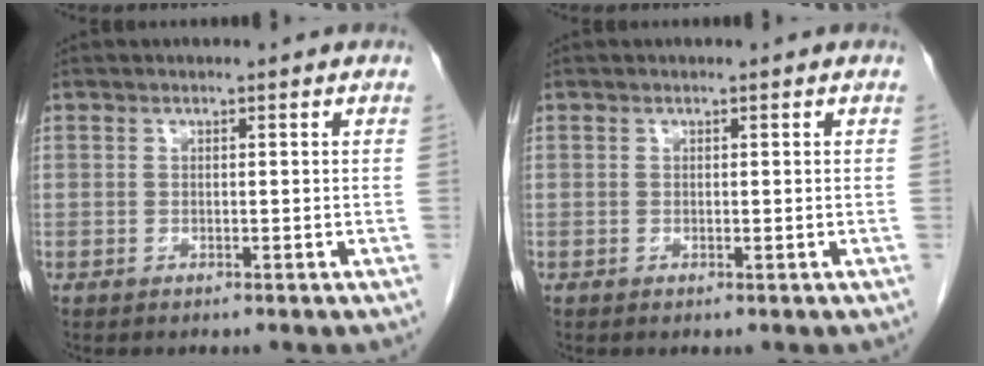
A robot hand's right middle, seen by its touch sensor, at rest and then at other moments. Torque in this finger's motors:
{"motor_torque": [-0.07, 0.15, -0.05, -0.01]}